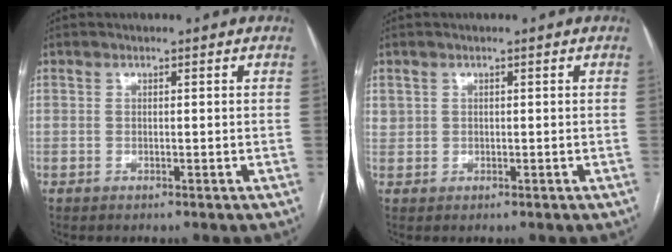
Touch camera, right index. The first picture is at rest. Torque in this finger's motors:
{"motor_torque": [0.16, 0.05, 0.04, 0.02]}